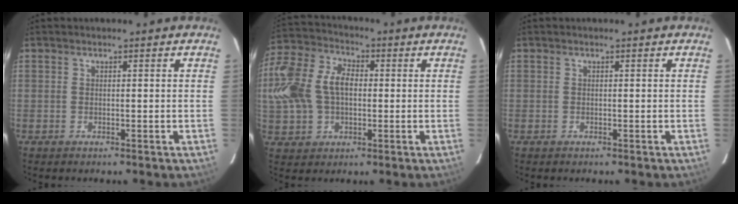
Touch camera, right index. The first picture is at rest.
{"total": 17.9, "force": [0.4, 12.9, 12.4], "torque": [-0.303, 0.035, 0.008]}
{"total": 0.0}